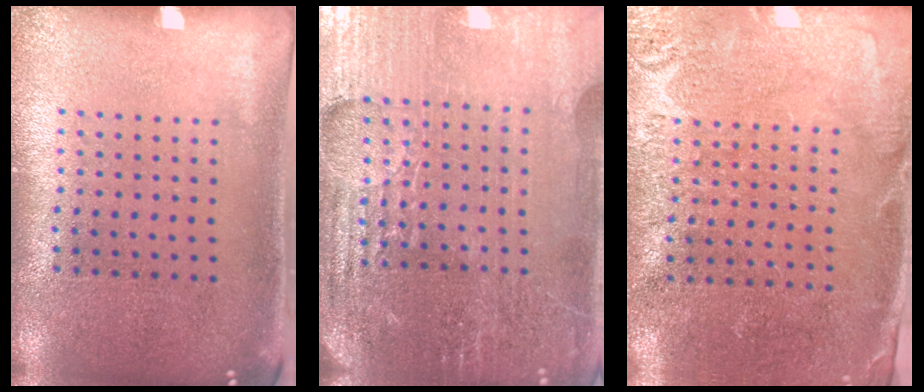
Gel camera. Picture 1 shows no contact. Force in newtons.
{"total": 5.3, "press": 4.8, "slide": 2.2}
{"total": 2.7, "press": 2.6, "slide": 0.5}